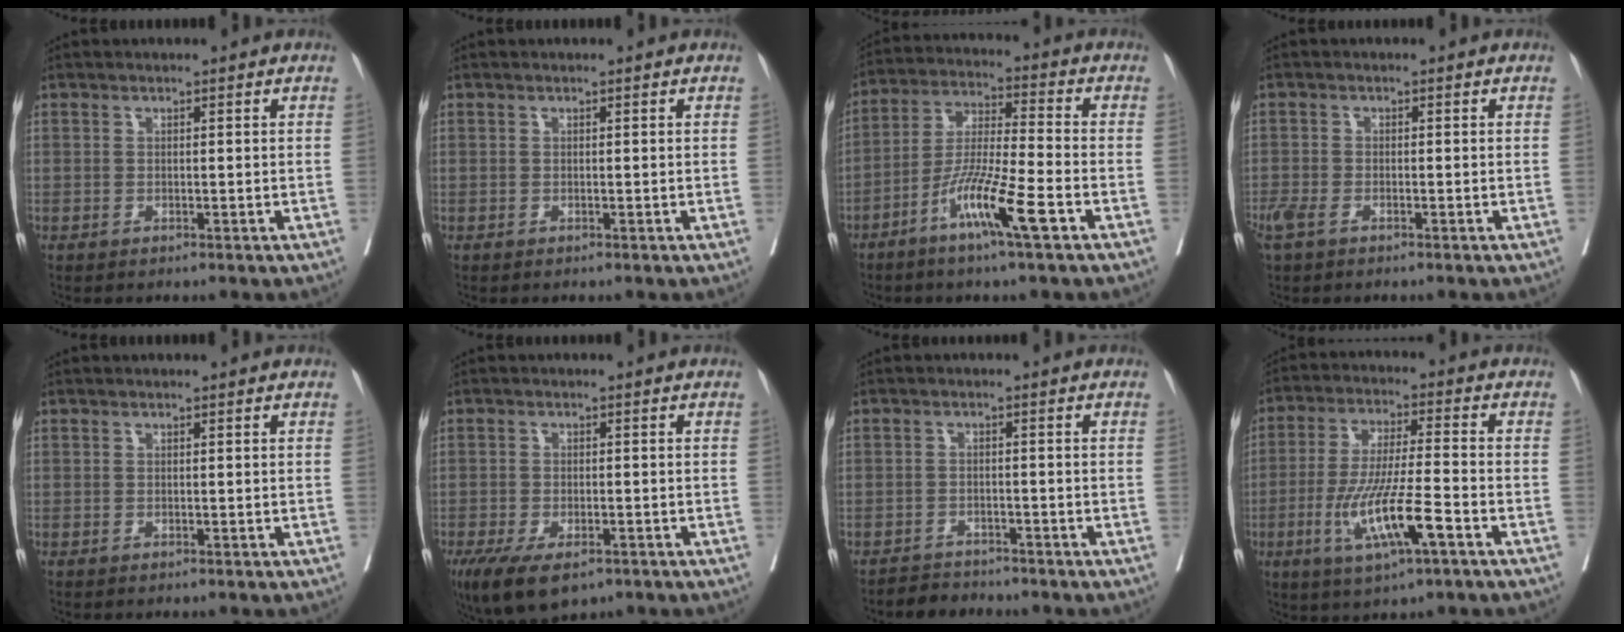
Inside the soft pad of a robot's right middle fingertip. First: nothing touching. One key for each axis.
{"total": 0.0}
{"total": 10.6, "fx": -5.4, "fy": -0.1, "fz": 9.1, "tx": -0.179, "ty": -0.014, "tz": -0.104}
{"total": 3.4, "fx": -2.1, "fy": 1.4, "fz": 2.2, "tx": -0.054, "ty": -0.008, "tz": -0.041}
{"total": 0.0}
{"total": 9.4, "fx": -5.9, "fy": 3.8, "fz": 6.2, "tx": -0.110, "ty": -0.018, "tz": -0.093}
{"total": 3.0, "fx": -2.9, "fy": 0.6, "fz": -0.4, "tx": 0.005, "ty": -0.008, "tz": -0.051}
{"total": 11.4, "fx": -4.4, "fy": 0.8, "fz": 10.5, "tx": -0.208, "ty": -0.016, "tz": -0.079}